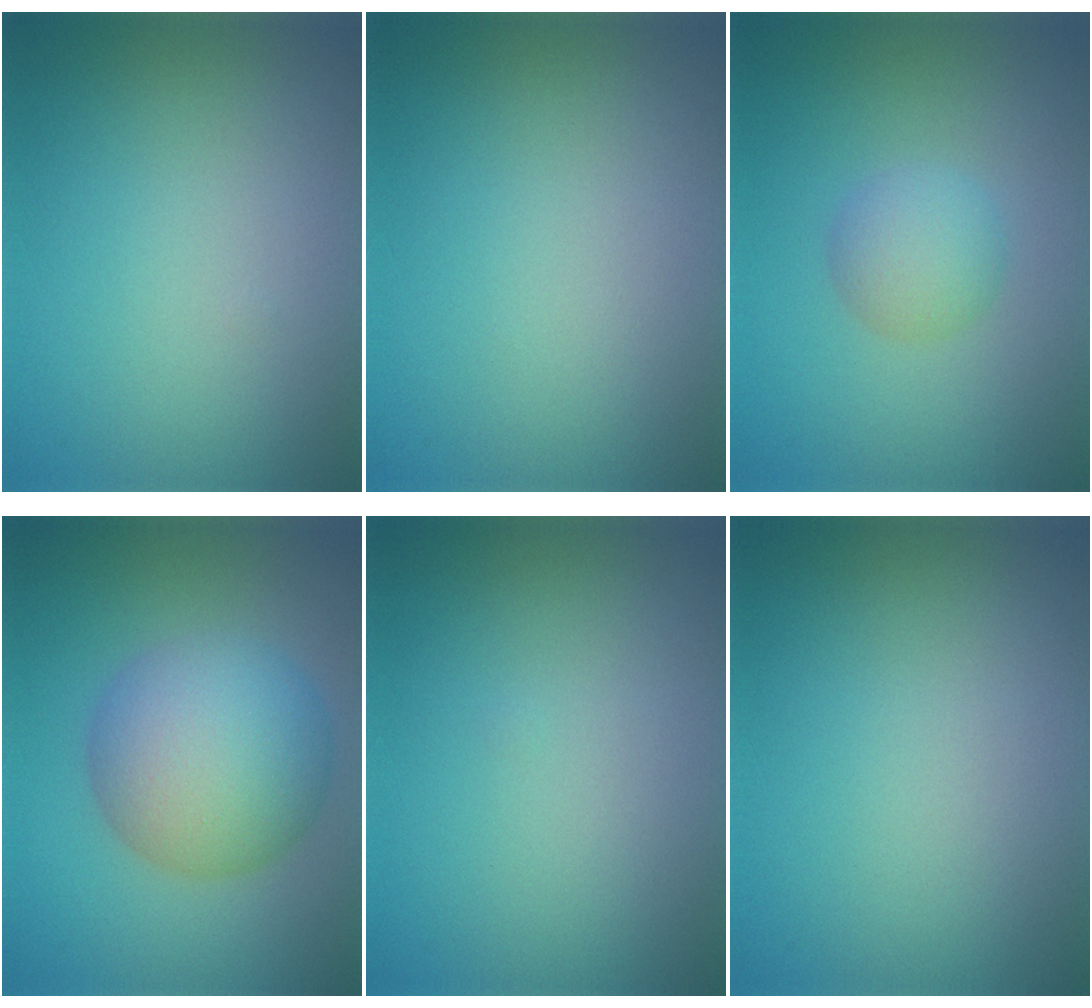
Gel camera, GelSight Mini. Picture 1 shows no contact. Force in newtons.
{"total": 0.0}
{"total": 2.4, "press": 2.4, "slide": 0.1}
{"total": 8.3, "press": 8.3, "slide": 0.2}
{"total": 0.0}
{"total": 0.0}